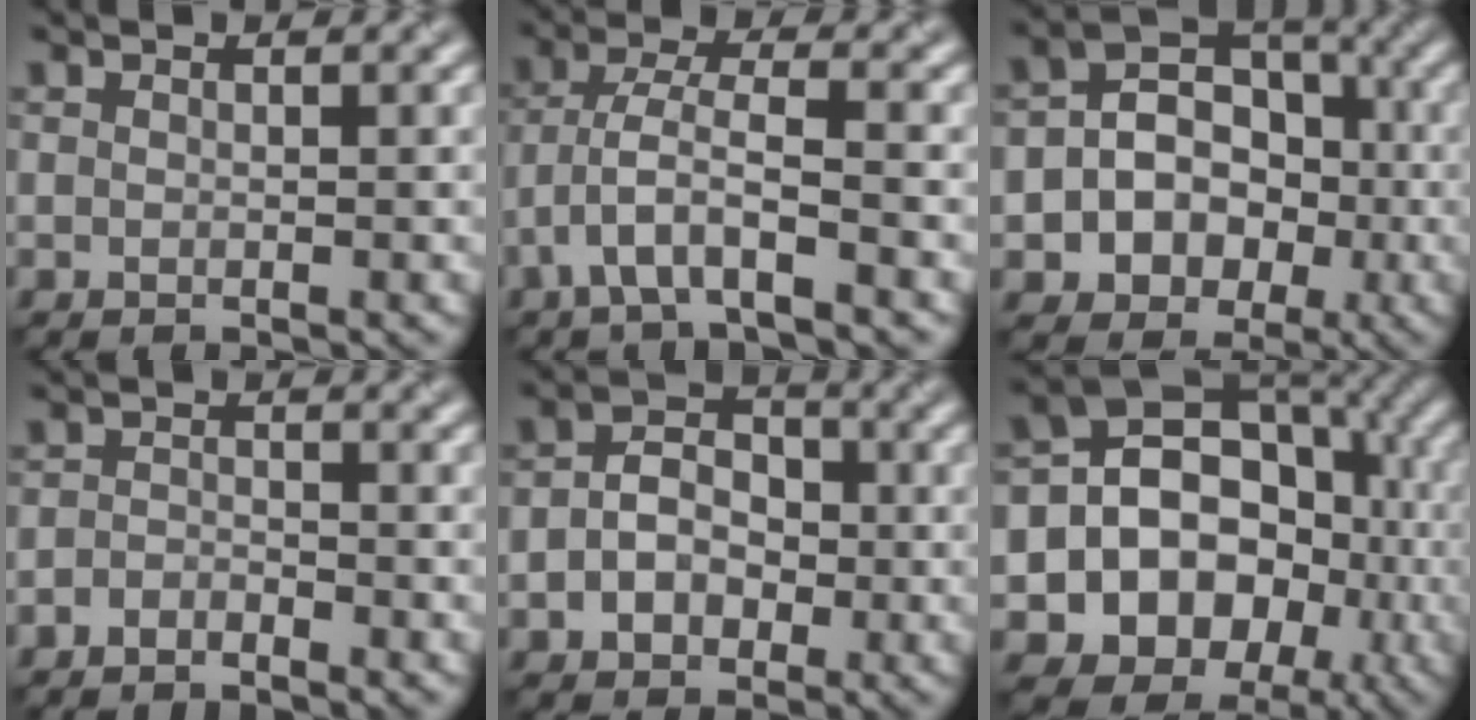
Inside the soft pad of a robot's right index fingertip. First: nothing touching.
{"total": 4.1, "force": [-2.2, 0.8, 3.4], "torque": [-0.070, 0.015, -0.049]}
{"total": 7.5, "force": [-1.2, 6.5, 3.5], "torque": [-0.040, 0.009, -0.041]}
{"total": 1.3, "force": [-1.3, 0.4, 0.3], "torque": [-0.009, 0.007, -0.032]}
{"total": 3.9, "force": [-0.5, 3.1, 2.3], "torque": [-0.039, 0.010, -0.015]}
{"total": 16.9, "force": [-2.8, 15.1, 7.0], "torque": [-0.138, 0.021, -0.052]}